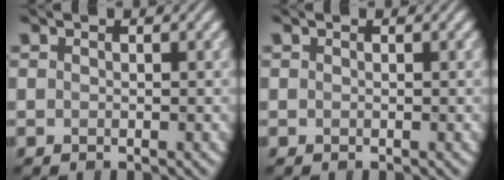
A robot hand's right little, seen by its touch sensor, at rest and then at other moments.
{"total": 0.0}